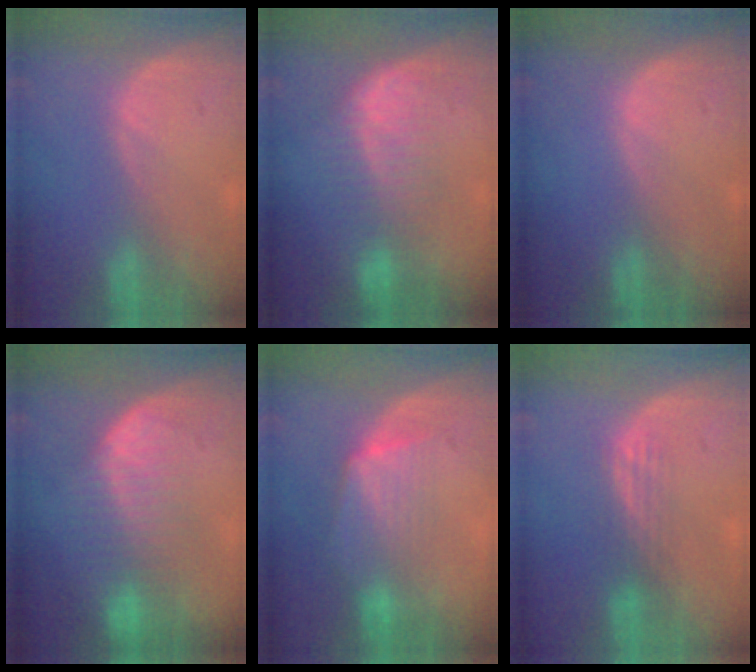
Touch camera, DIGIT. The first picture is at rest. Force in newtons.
{"total": 6.8, "press": 6.5, "slide": 2.3}
{"total": 0.0}
{"total": 8.0, "press": 7.5, "slide": 2.7}
{"total": 7.0, "press": 6.4, "slide": 2.8}
{"total": 2.9, "press": 2.5, "slide": 1.5}